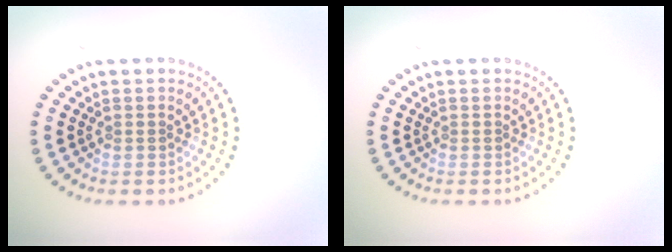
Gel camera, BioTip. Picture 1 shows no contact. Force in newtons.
{"total": 0.0}